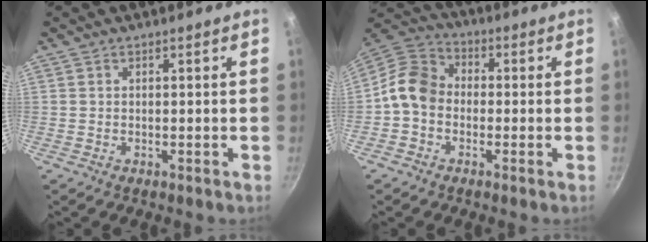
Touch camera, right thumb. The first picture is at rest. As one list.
[{"total": 8.8, "force": [-1.6, 7.1, 5.0], "torque": [-0.071, 0.033, -0.054]}]